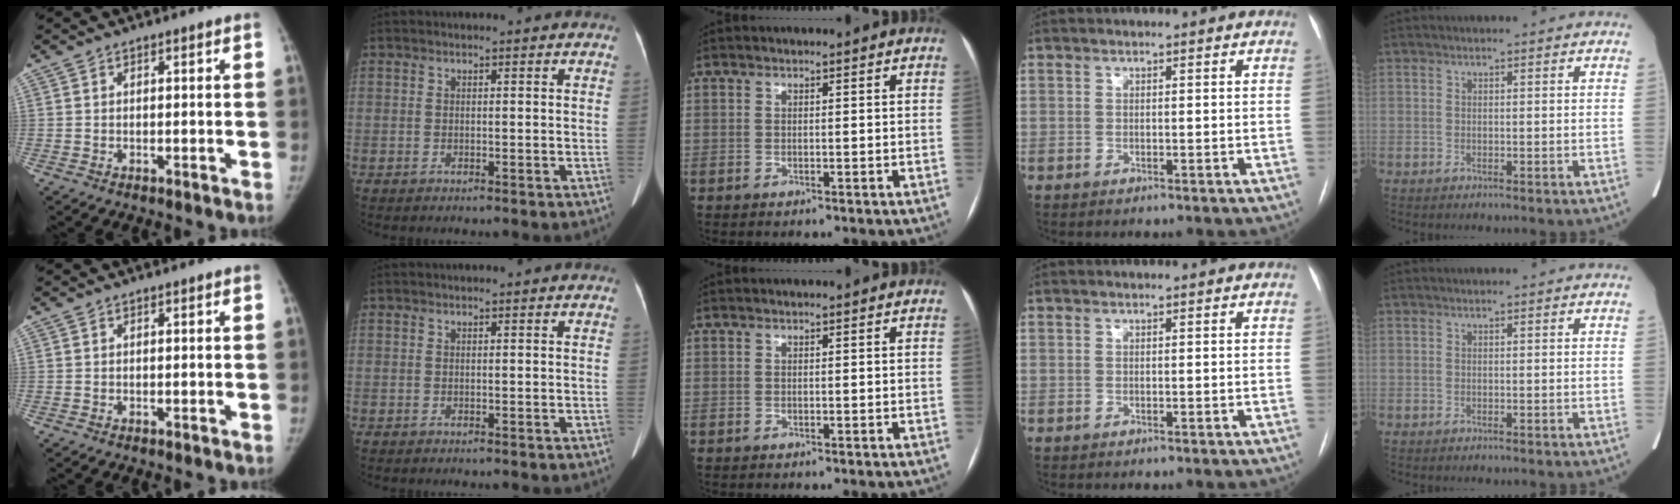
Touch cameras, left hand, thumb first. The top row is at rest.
{}